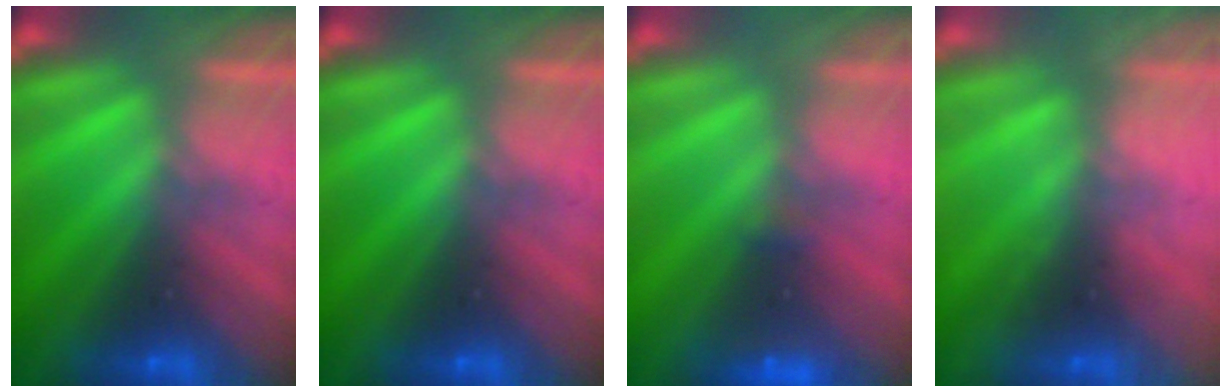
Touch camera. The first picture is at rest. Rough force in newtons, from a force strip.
{"total": 0.0}
{"total": 1.7}
{"total": 2.1}